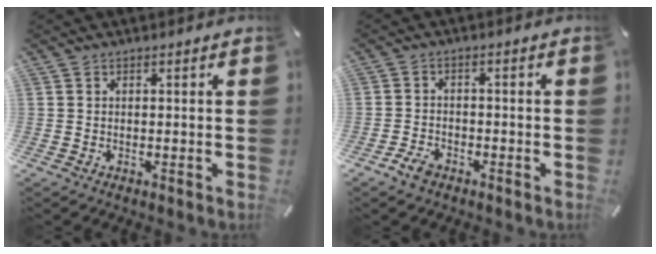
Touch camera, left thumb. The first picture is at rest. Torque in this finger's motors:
{"motor_torque": [-0.40, 0.40, 0.03, 0.03, 0.00]}